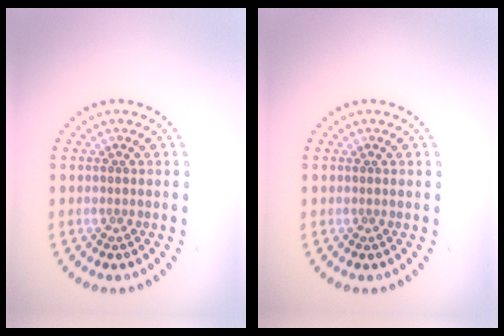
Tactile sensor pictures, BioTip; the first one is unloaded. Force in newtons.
{"total": 0.0}